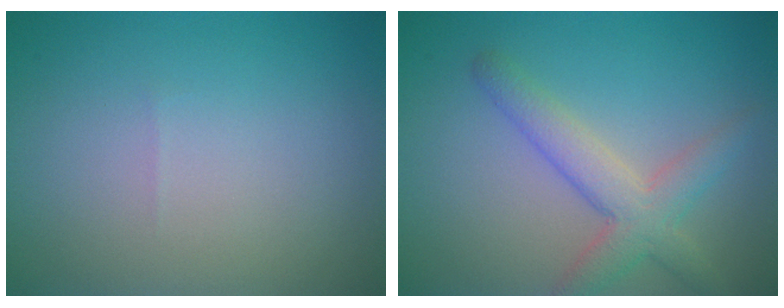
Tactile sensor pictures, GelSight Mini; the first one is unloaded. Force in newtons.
{"total": 4.0, "press": 4.0, "slide": 0.2}